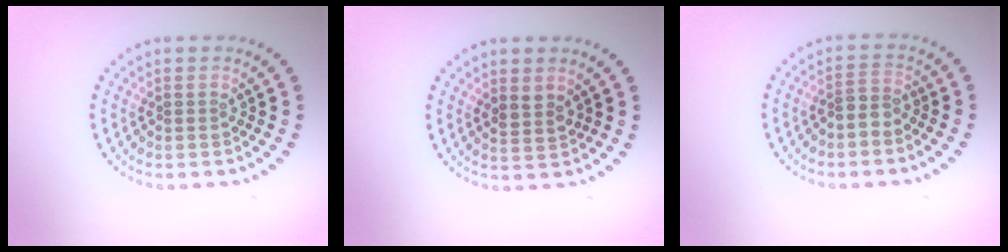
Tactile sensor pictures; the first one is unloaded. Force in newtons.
{"total": 1.5, "press": 1.2, "slide": 0.8}
{"total": 1.5, "press": 1.1, "slide": 1.0}